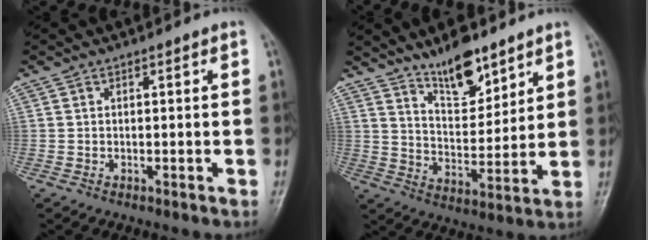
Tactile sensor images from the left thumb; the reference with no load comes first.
{"total": 10.4, "force": [7.9, 3.8, 5.7], "torque": [-0.071, -0.065, 0.144]}